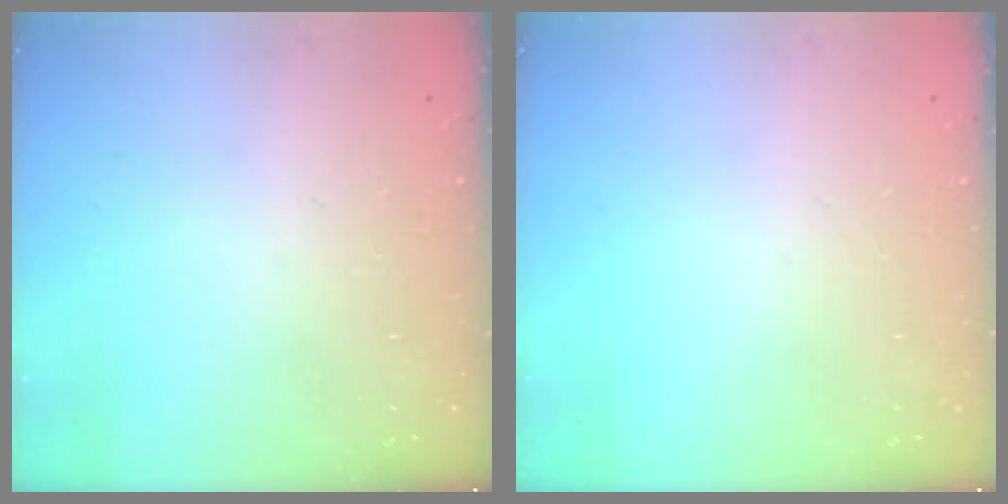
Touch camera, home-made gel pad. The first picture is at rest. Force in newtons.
{"total": 0.0}